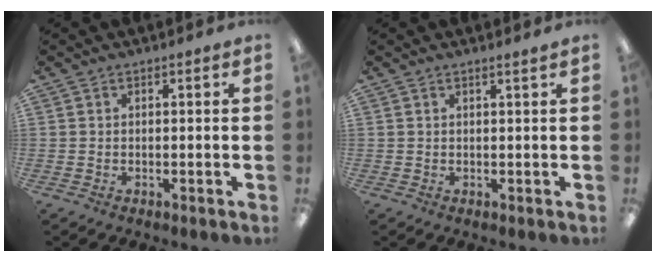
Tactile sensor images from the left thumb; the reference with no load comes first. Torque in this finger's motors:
{"motor_torque": [-0.06, -0.43, -0.38, 0.11, 0.02]}